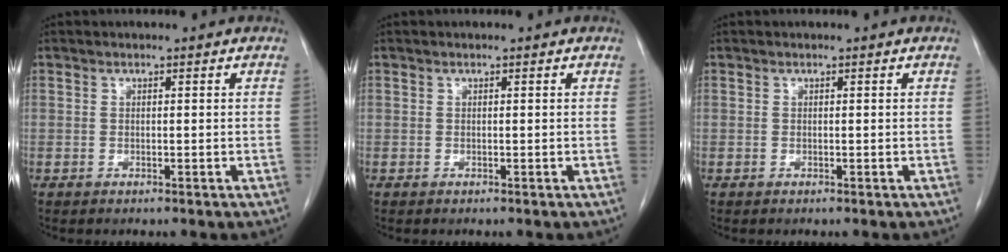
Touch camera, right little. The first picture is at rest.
{"total": 0.0}
{"total": 0.0}